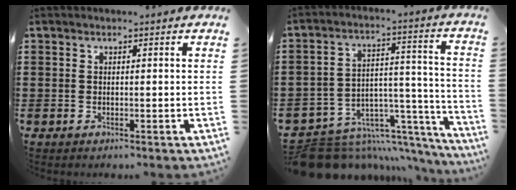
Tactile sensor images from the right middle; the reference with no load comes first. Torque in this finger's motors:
{"motor_torque": [1.59, -0.55, 0.46, 0.05]}